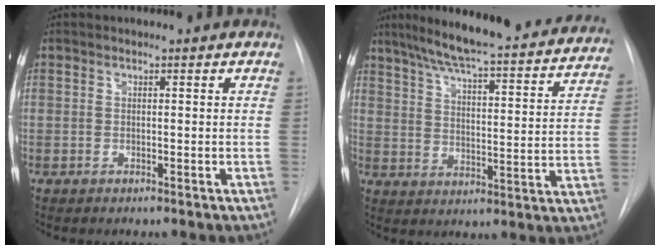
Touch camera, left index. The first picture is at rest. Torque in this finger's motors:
{"motor_torque": [0.23, -0.21, 0.22, 0.14]}